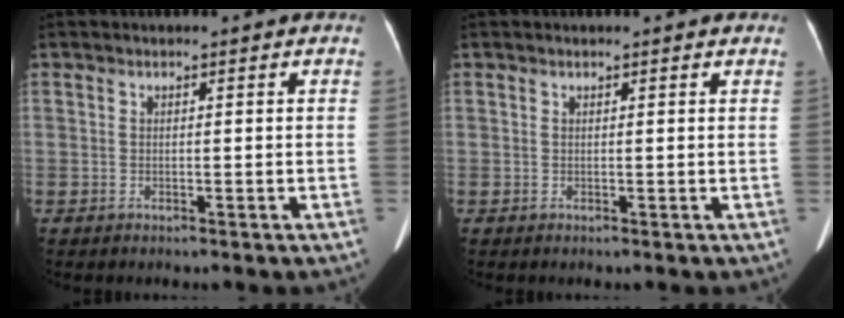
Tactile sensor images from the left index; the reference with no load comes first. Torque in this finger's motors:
{"motor_torque": [-0.44, -0.30, -0.05, -0.01]}